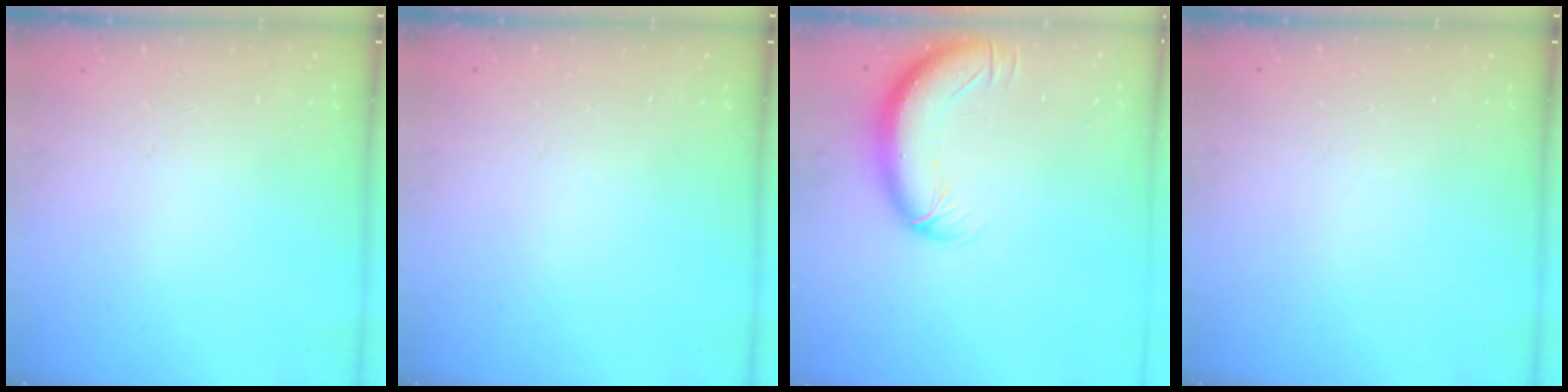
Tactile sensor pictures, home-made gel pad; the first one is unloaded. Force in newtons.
{"total": 0.0}
{"total": 11.3, "press": 11.0, "slide": 2.9}
{"total": 0.0}